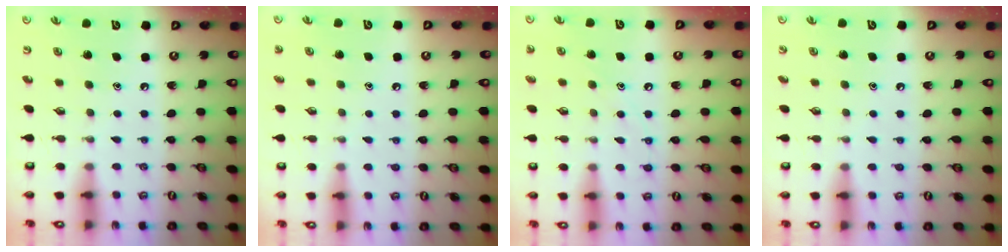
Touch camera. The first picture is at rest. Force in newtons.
{"total": 3.4, "press": 3.4, "slide": 0.3}
{"total": 8.2, "press": 8.2, "slide": 0.6}
{"total": 2.9, "press": 2.8, "slide": 0.4}